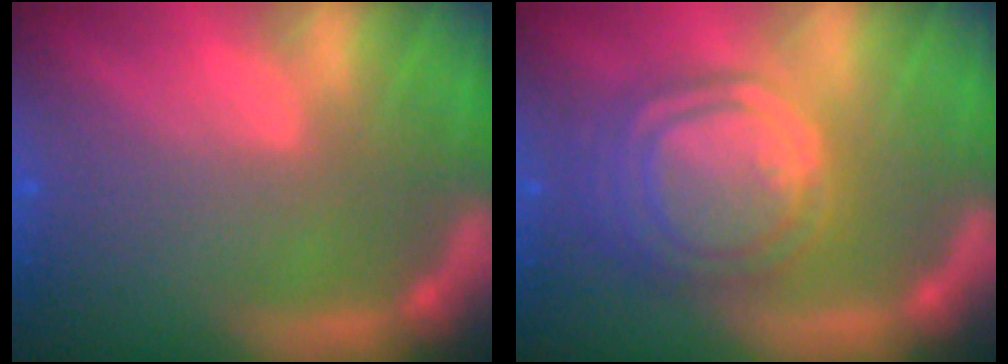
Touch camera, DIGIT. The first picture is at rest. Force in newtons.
{"total": 9.1}